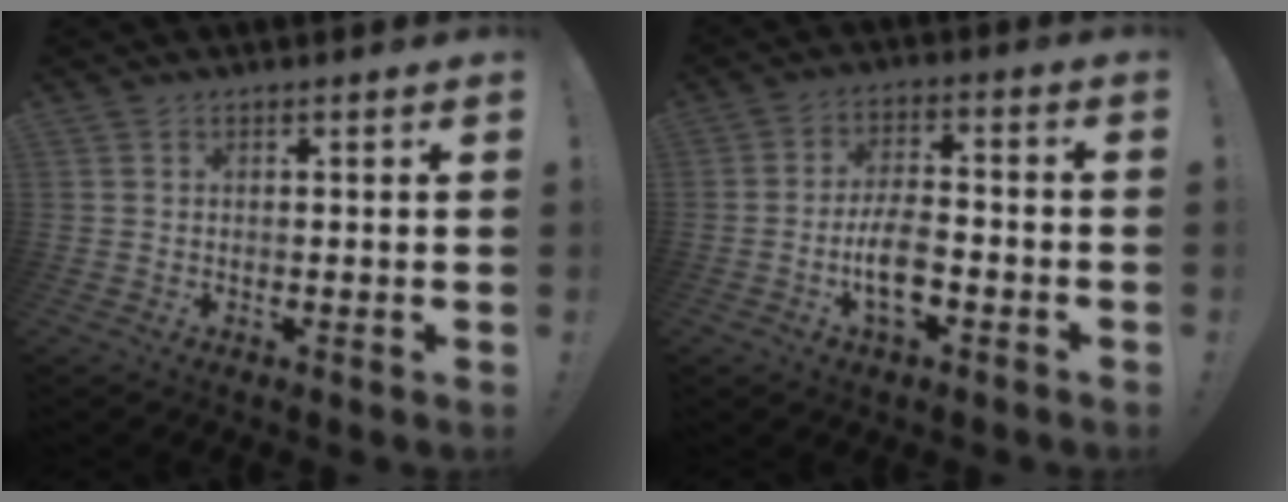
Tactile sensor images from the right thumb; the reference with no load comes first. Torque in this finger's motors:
{"motor_torque": [0.10, 0.21, 0.76, -0.62, 0.38]}